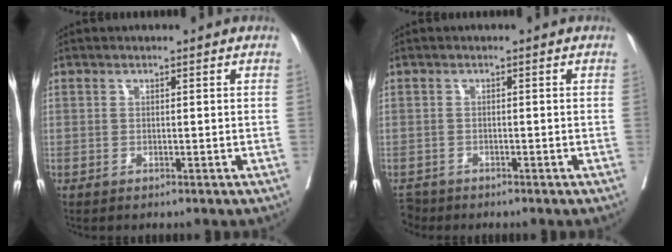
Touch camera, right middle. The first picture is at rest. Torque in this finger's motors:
{"motor_torque": [-0.30, 0.05, -0.10, -0.02]}